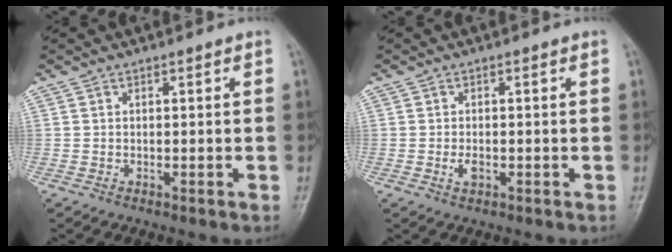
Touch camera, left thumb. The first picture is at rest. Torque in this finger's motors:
{"motor_torque": [-0.09, 0.15, 0.30, 0.03, 0.02]}